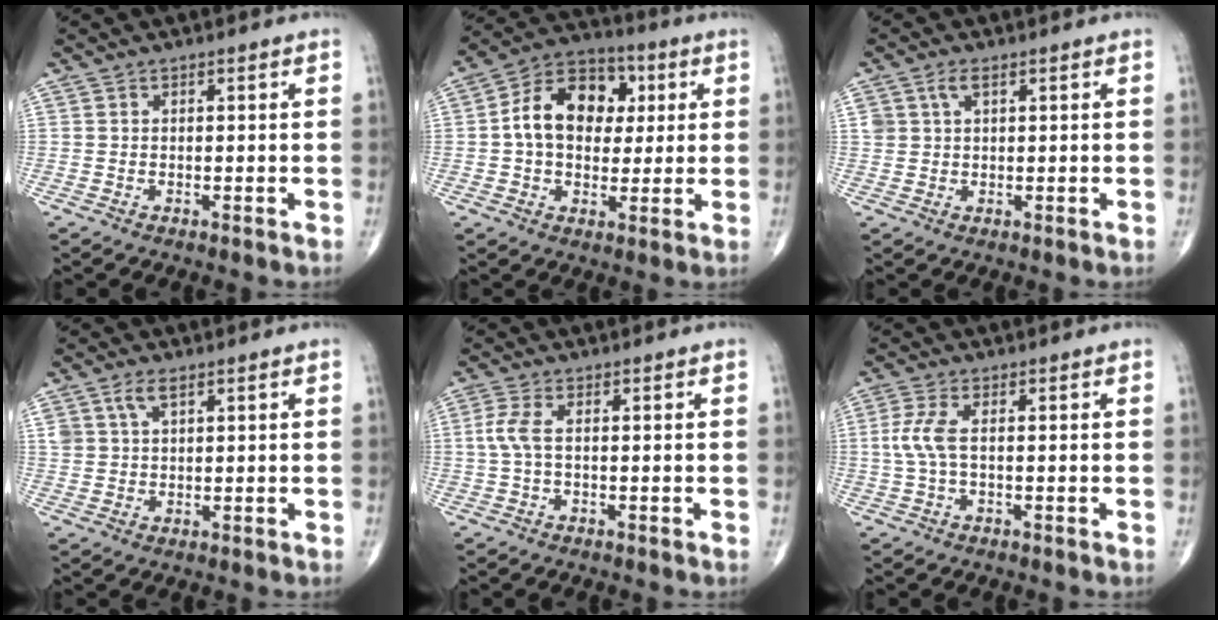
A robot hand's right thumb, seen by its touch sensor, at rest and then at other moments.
{"total": 14.4, "force": [2.1, 10.3, 9.8], "torque": [-0.128, 0.018, 0.025]}
{"total": 2.6, "force": [1.3, 1.4, 1.8], "torque": [-0.036, 0.003, 0.029]}
{"total": 3.7, "force": [2.1, 1.8, 2.5], "torque": [-0.049, 0.001, 0.045]}
{"total": 3.2, "force": [0.1, 1.0, 3.1], "torque": [-0.089, 0.004, -0.002]}
{"total": 4.9, "force": [0.4, 1.9, 4.6], "torque": [-0.127, 0.007, 0.006]}